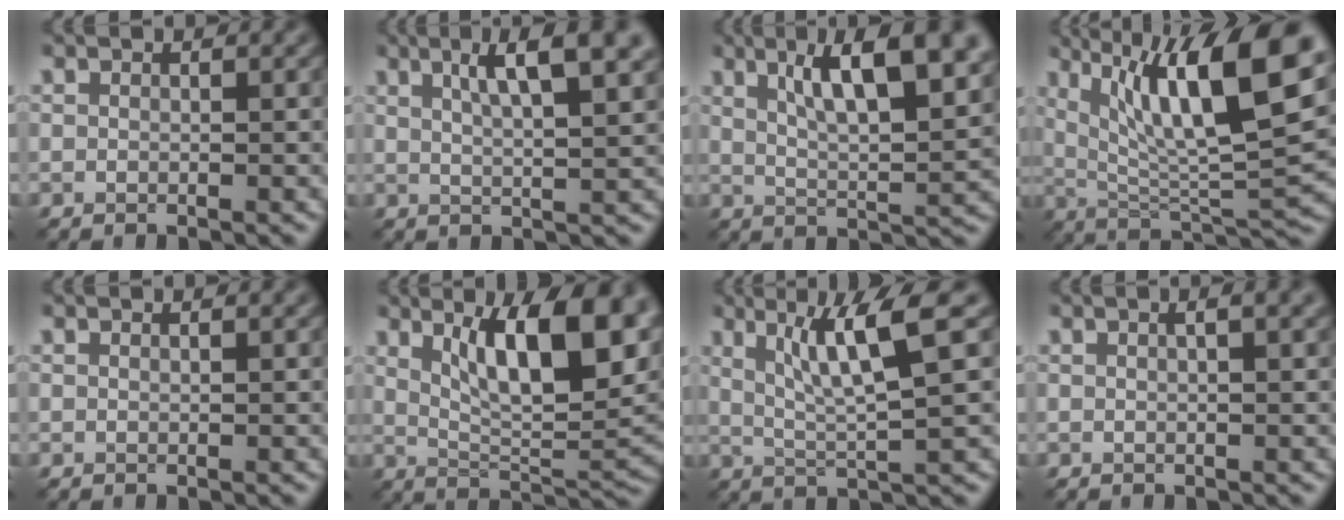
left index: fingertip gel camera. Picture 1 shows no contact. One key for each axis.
{"total": 7.2, "fx": 3.5, "fy": 1.8, "fz": 6.0, "tx": -0.074, "ty": 0.012, "tz": 0.053}
{"total": 10.4, "fx": 4.7, "fy": 3.1, "fz": 8.8, "tx": -0.123, "ty": 0.013, "tz": 0.073}
{"total": 13.1, "fx": 5.1, "fy": 3.6, "fz": 11.5, "tx": -0.183, "ty": 0.003, "tz": 0.087}
{"total": 0.0}
{"total": 11.6, "fx": 4.5, "fy": 3.3, "fz": 10.1, "tx": -0.140, "ty": 0.000, "tz": 0.075}
{"total": 6.6, "fx": 2.8, "fy": 0.8, "fz": 5.9, "tx": -0.102, "ty": 0.004, "tz": 0.052}
{"total": 2.6, "fx": 1.2, "fy": 0.9, "fz": 2.2, "tx": -0.017, "ty": 0.000, "tz": 0.004}